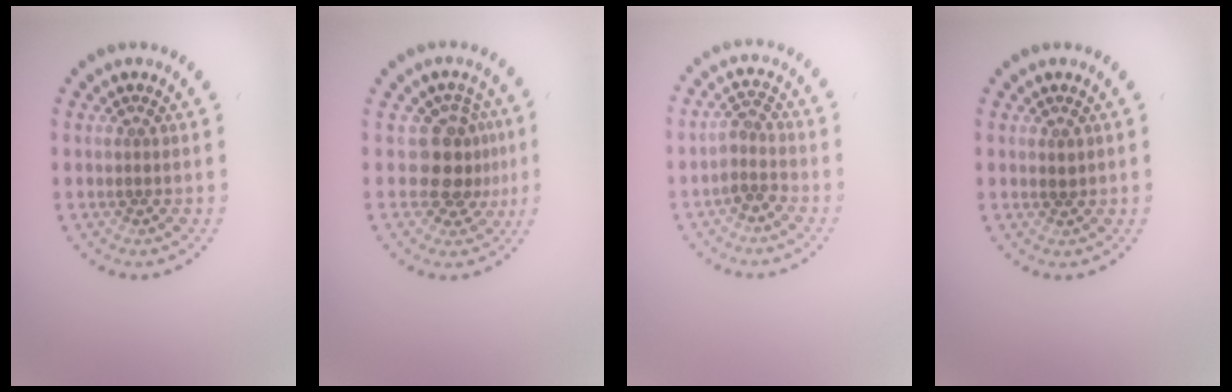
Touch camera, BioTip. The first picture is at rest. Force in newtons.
{"total": 3.8, "press": 3.2, "slide": 2.1}
{"total": 1.9, "press": 1.6, "slide": 1.0}
{"total": 0.7, "press": 0.6, "slide": 0.1}